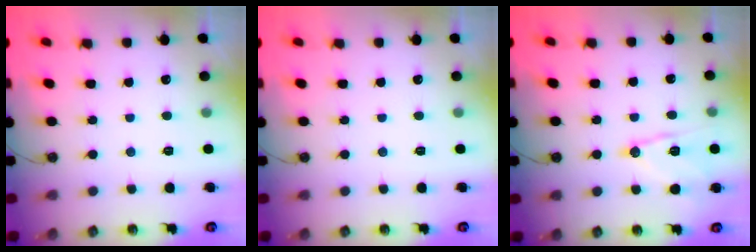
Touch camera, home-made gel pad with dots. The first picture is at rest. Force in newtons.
{"total": 0.0}
{"total": 12.1, "press": 12.0, "slide": 0.7}